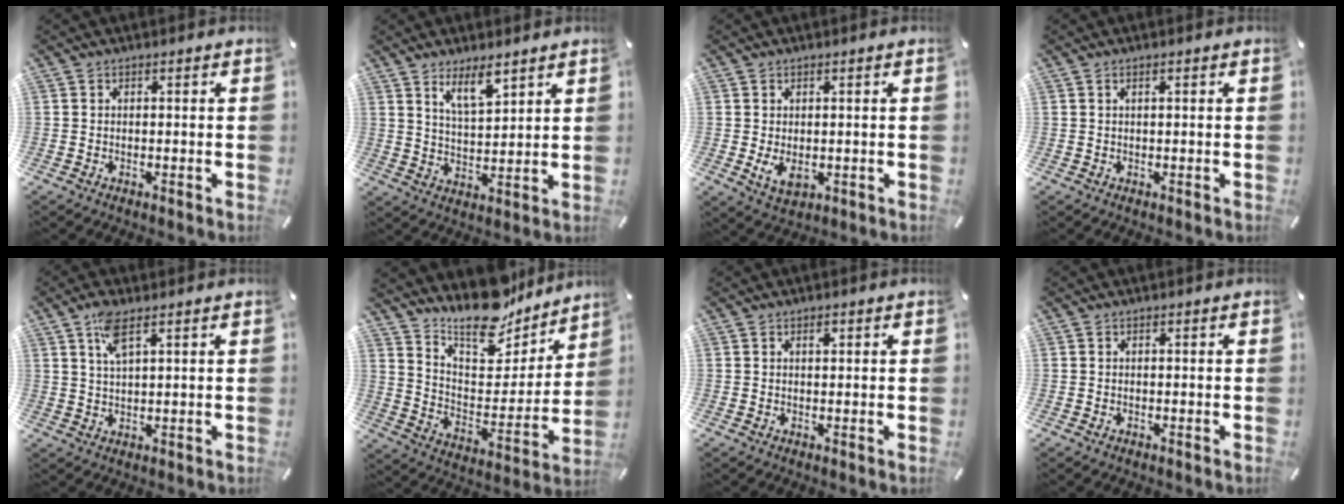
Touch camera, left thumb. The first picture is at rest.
{"total": 7.6, "force": [6.0, 2.4, 4.0], "torque": [-0.070, -0.033, 0.105]}
{"total": 4.1, "force": [-0.2, 2.8, 3.0], "torque": [-0.059, -0.010, -0.009]}
{"total": 0.9, "force": [0.3, 0.1, 0.8], "torque": [-0.015, 0.000, 0.006]}
{"total": 5.7, "force": [3.3, 1.7, 4.4], "torque": [-0.097, 0.004, 0.058]}
{"total": 16.5, "force": [15.0, 5.5, 3.9], "torque": [-0.075, -0.143, 0.266]}
{"total": 1.0, "force": [0.5, 0.5, 0.8], "torque": [-0.007, 0.000, 0.007]}
{"total": 0.0}